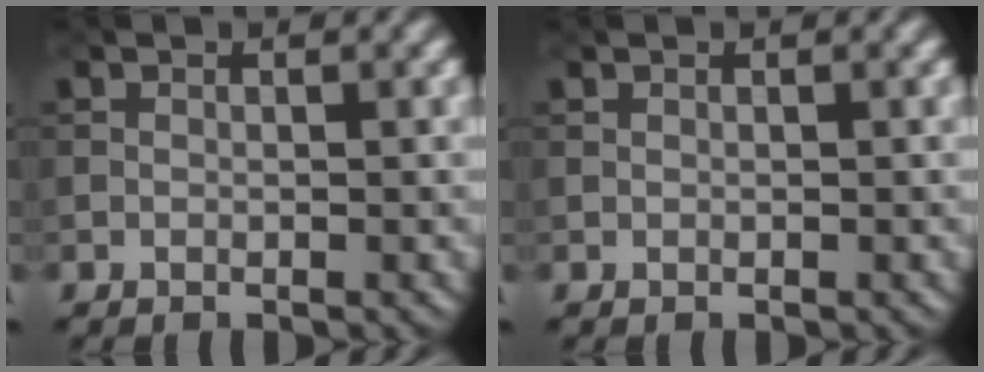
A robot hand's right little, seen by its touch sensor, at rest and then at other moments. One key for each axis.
{"total": 0.0}